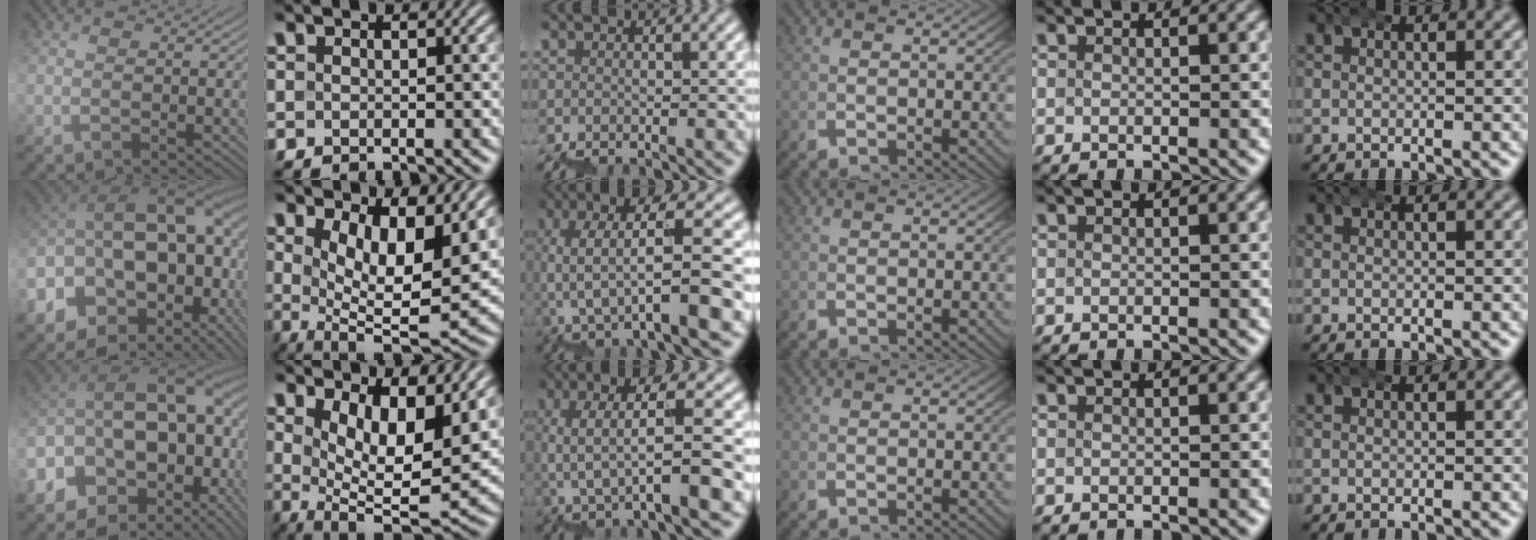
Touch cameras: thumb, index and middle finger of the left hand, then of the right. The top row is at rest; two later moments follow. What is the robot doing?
{"motion": "wrap", "object": "bubble wrap"}